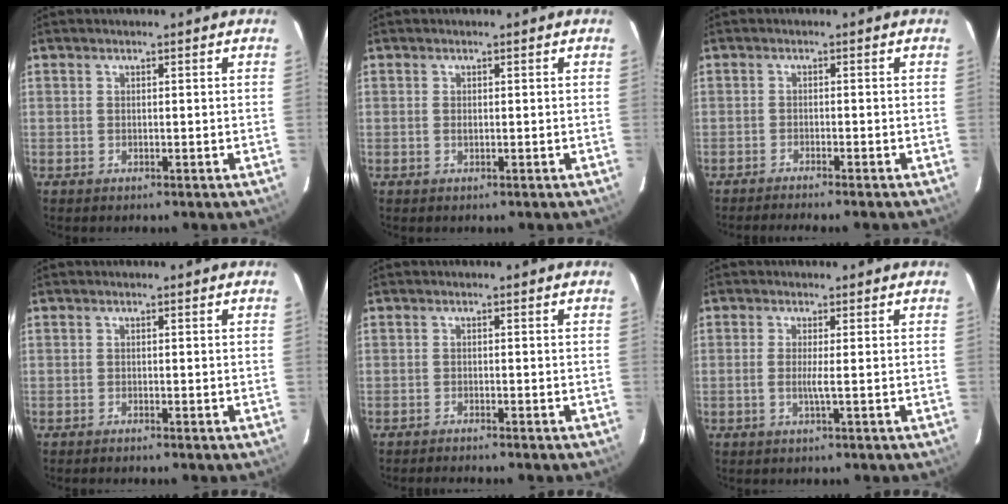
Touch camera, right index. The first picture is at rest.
{"total": 0.7, "force": [-0.1, 0.4, 0.5], "torque": [-0.010, -0.001, -0.001]}
{"total": 4.7, "force": [-4.2, -0.3, 2.1], "torque": [-0.045, -0.012, -0.068]}
{"total": 0.7, "force": [-0.6, -0.1, 0.2], "torque": [-0.003, -0.001, -0.012]}
{"total": 3.3, "force": [-3.0, 0.0, 1.2], "torque": [-0.033, -0.008, -0.050]}
{"total": 1.9, "force": [-0.4, -0.5, 1.8], "torque": [-0.035, -0.004, -0.010]}